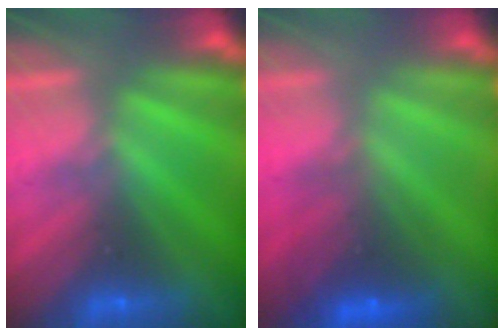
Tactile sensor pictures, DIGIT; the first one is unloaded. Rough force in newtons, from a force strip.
{"total": 2.7}